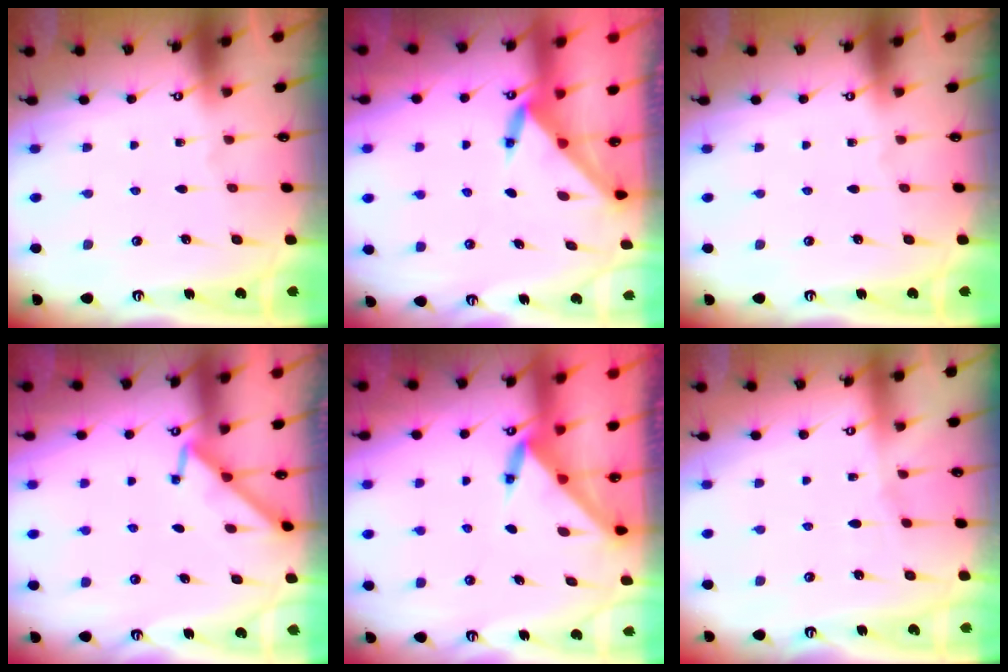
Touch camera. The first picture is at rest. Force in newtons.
{"total": 3.4, "press": 3.4, "slide": 0.4}
{"total": 0.0}
{"total": 3.3, "press": 3.2, "slide": 0.6}
{"total": 3.4, "press": 3.4, "slide": 0.3}
{"total": 2.9, "press": 2.9, "slide": 0.5}